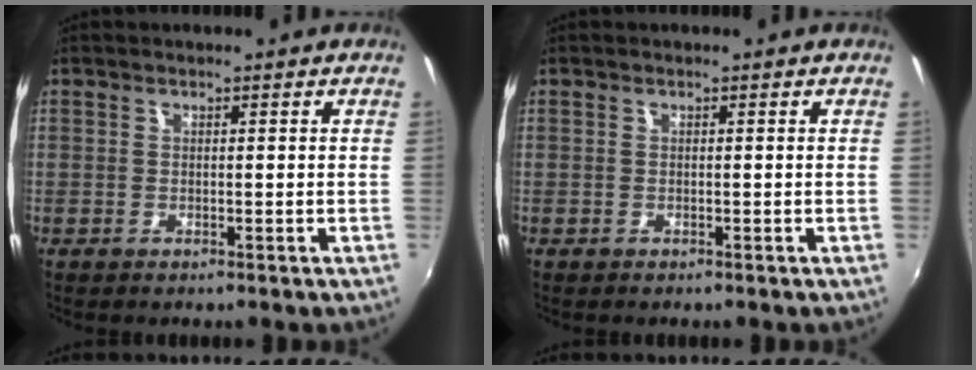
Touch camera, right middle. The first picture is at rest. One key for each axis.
{"total": 0.0}